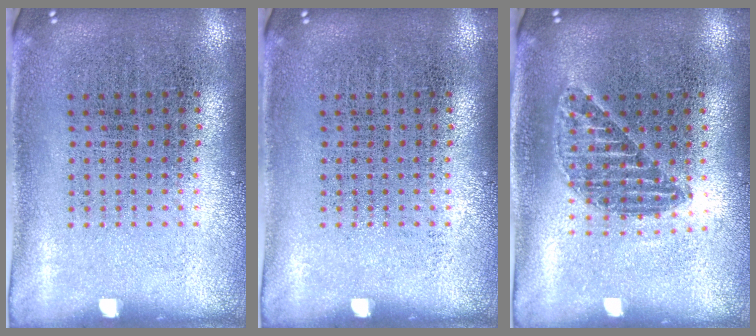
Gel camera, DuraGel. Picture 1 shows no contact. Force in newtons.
{"total": 0.0}
{"total": 1.2, "press": 1.1, "slide": 0.5}